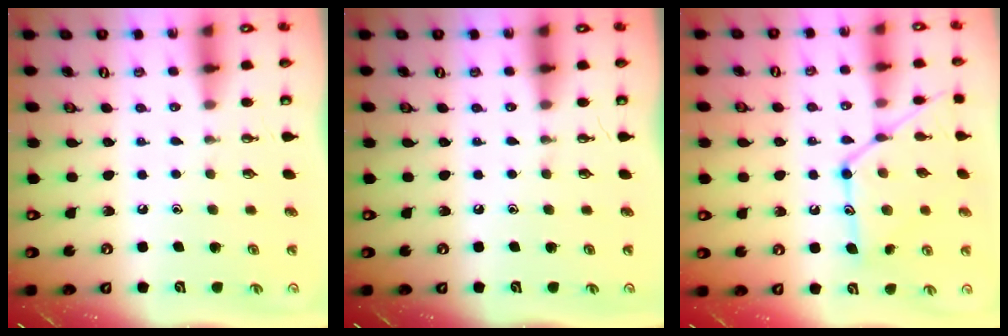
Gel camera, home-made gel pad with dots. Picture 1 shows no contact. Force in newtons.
{"total": 0.0}
{"total": 16.1, "press": 16.0, "slide": 1.4}